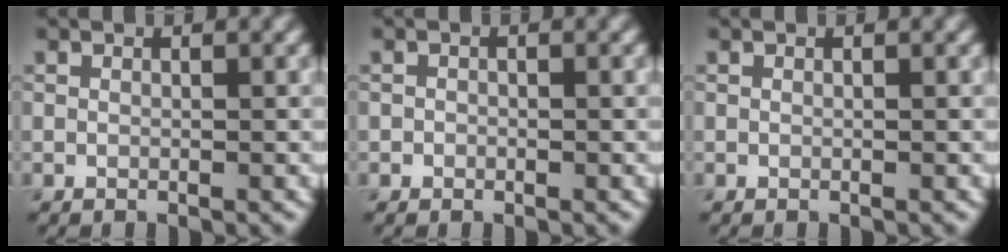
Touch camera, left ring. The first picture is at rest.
{"total": 0.5, "force": [-0.2, 0.5, 0.1], "torque": [0.003, -0.003, -0.006]}
{"total": 0.0}